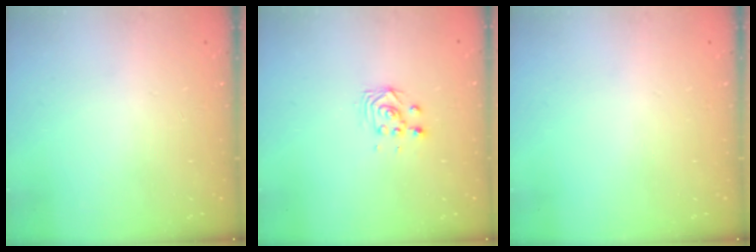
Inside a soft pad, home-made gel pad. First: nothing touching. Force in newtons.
{"total": 2.8, "press": 2.8, "slide": 0.3}
{"total": 0.0}